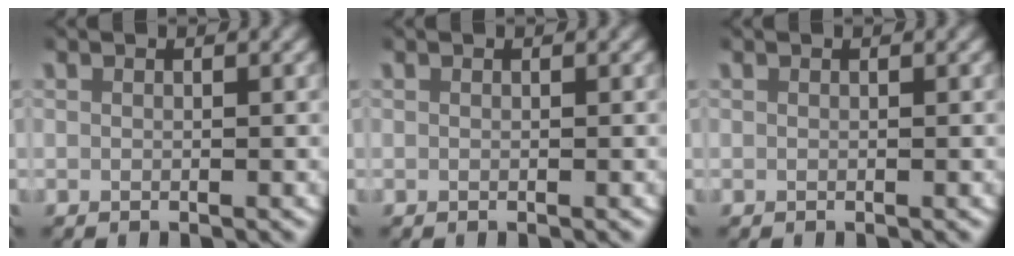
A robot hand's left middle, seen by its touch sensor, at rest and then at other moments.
{"total": 0.0}
{"total": 0.0}